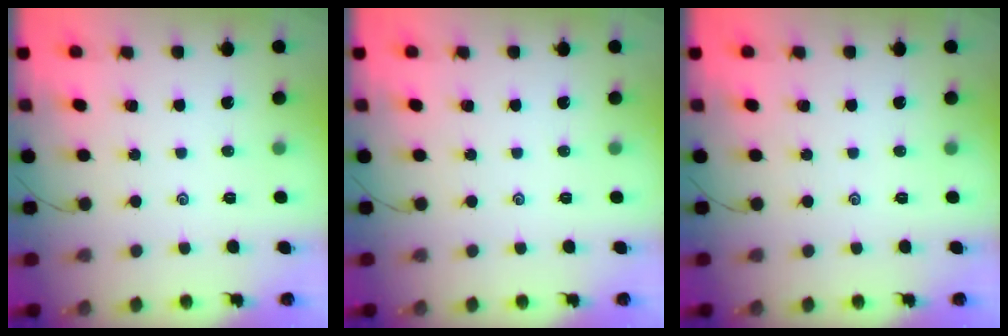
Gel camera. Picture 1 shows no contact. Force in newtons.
{"total": 0.0}
{"total": 0.0}